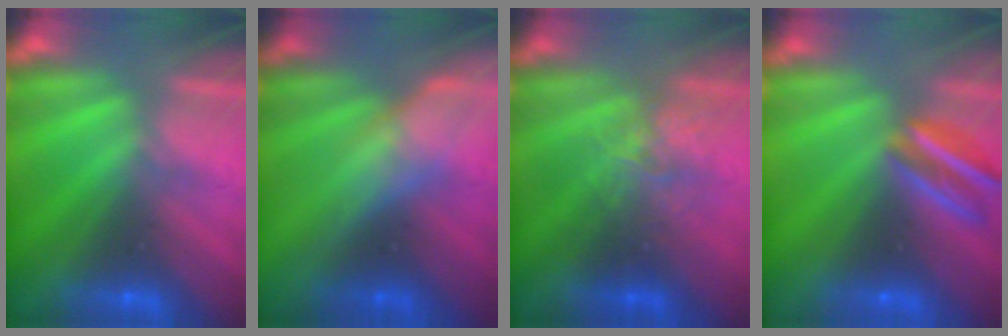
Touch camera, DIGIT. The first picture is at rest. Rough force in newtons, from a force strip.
{"total": 2.8}
{"total": 2.4}
{"total": 6.4}